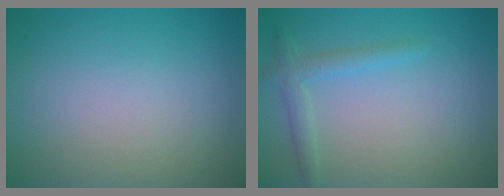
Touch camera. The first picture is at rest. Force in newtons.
{"total": 1.9, "press": 1.9, "slide": 0.1}